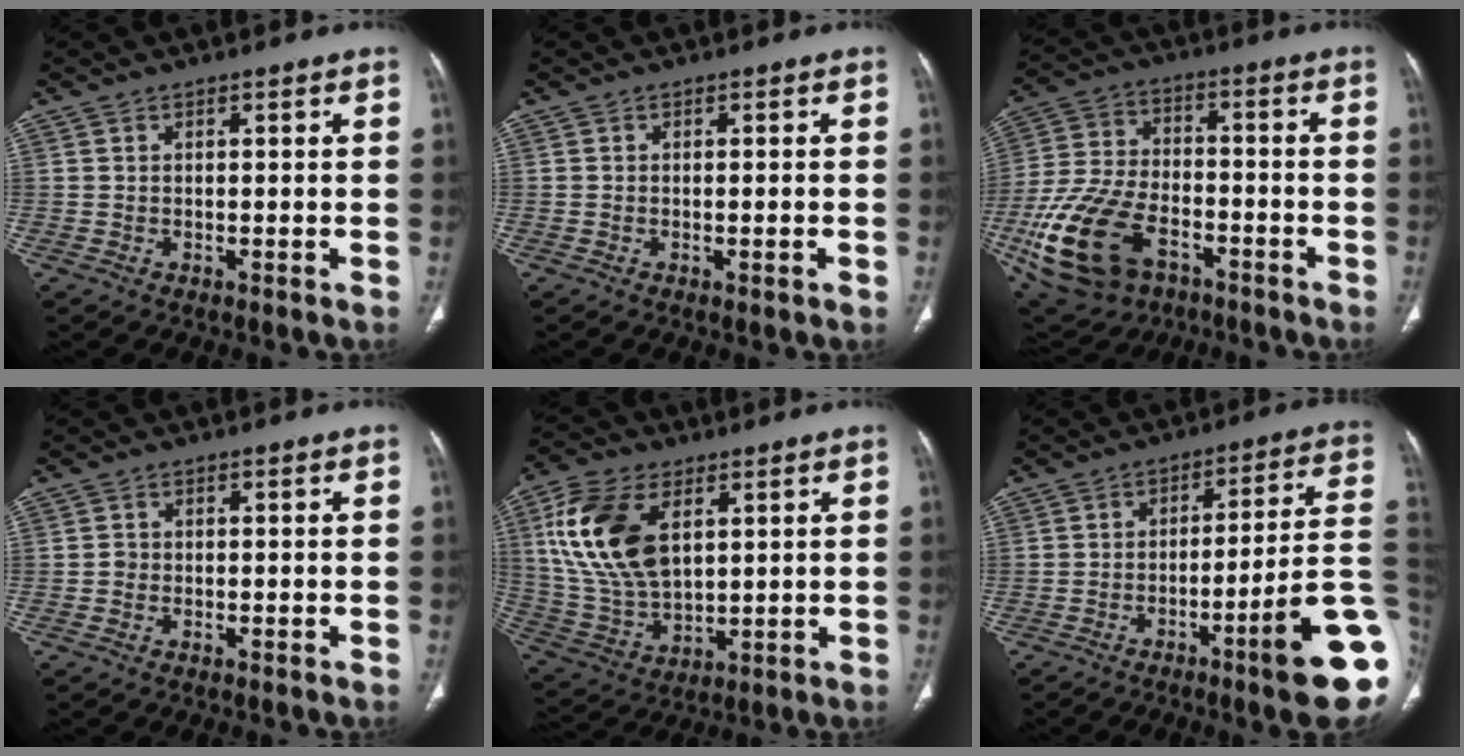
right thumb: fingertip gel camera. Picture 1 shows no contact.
{"total": 0.6, "force": [0.1, 0.4, 0.4], "torque": [-0.008, 0.000, 0.006]}
{"total": 20.0, "force": [-8.1, 13.3, 12.6], "torque": [-0.271, 0.034, -0.136]}
{"total": 0.9, "force": [-0.4, 0.7, 0.4], "torque": [-0.005, 0.002, -0.012]}
{"total": 17.3, "force": [5.2, 10.2, 13.0], "torque": [-0.254, -0.011, 0.109]}
{"total": 16.6, "force": [-6.2, 1.7, 15.3], "torque": [-0.147, 0.037, -0.087]}